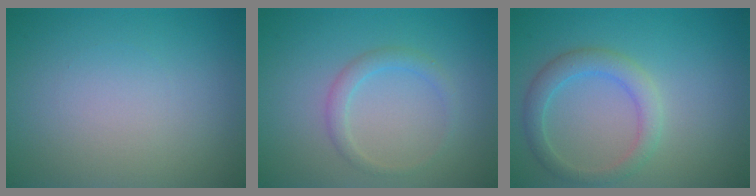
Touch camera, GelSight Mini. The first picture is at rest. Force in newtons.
{"total": 1.6, "press": 1.6, "slide": 0.1}
{"total": 2.8, "press": 2.8, "slide": 0.1}